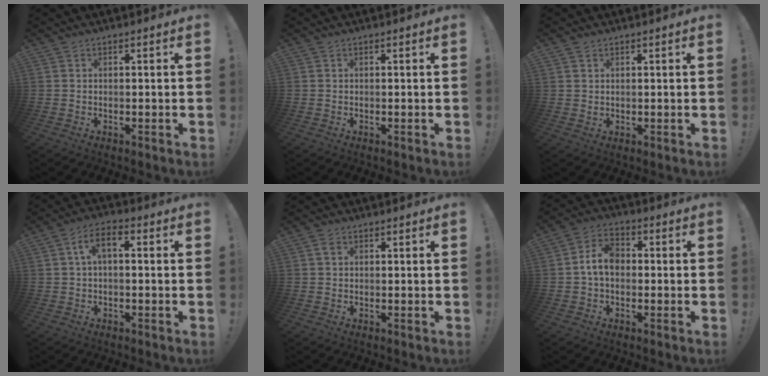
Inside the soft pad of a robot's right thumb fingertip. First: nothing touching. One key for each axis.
{"total": 0.0}
{"total": 1.4, "fx": 0.9, "fy": 1.0, "fz": 0.3, "tx": -0.002, "ty": -0.002, "tz": 0.018}
{"total": 5.9, "fx": 0.5, "fy": 2.8, "fz": 5.2, "tx": -0.095, "ty": 0.005, "tz": 0.007}
{"total": 1.1, "fx": 0.4, "fy": 0.9, "fz": 0.6, "tx": -0.008, "ty": 0.003, "tz": 0.006}
{"total": 8.2, "fx": -0.3, "fy": 5.7, "fz": 5.9, "tx": -0.115, "ty": 0.013, "tz": -0.001}